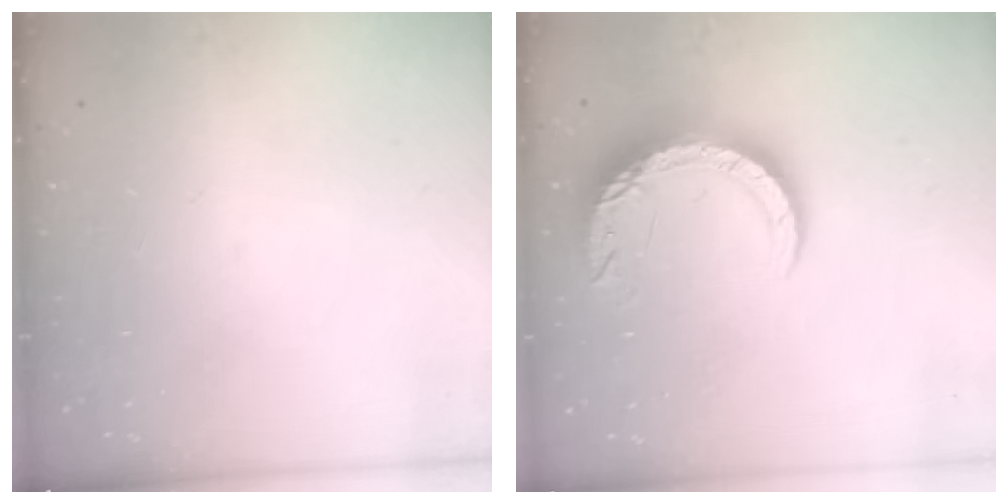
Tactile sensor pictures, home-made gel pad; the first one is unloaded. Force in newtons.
{"total": 12.0, "press": 11.9, "slide": 1.2}